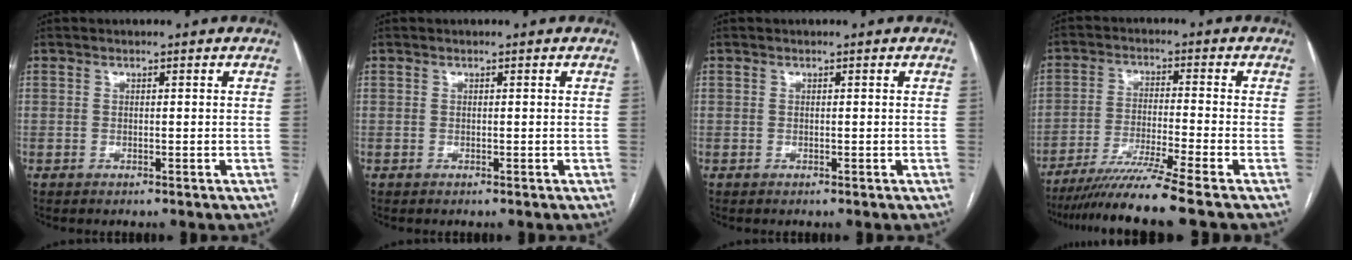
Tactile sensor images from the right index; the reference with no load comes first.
{"total": 0.0}
{"total": 0.0}
{"total": 10.4, "force": [-8.4, -2.5, 5.5], "torque": [-0.086, -0.035, -0.146]}